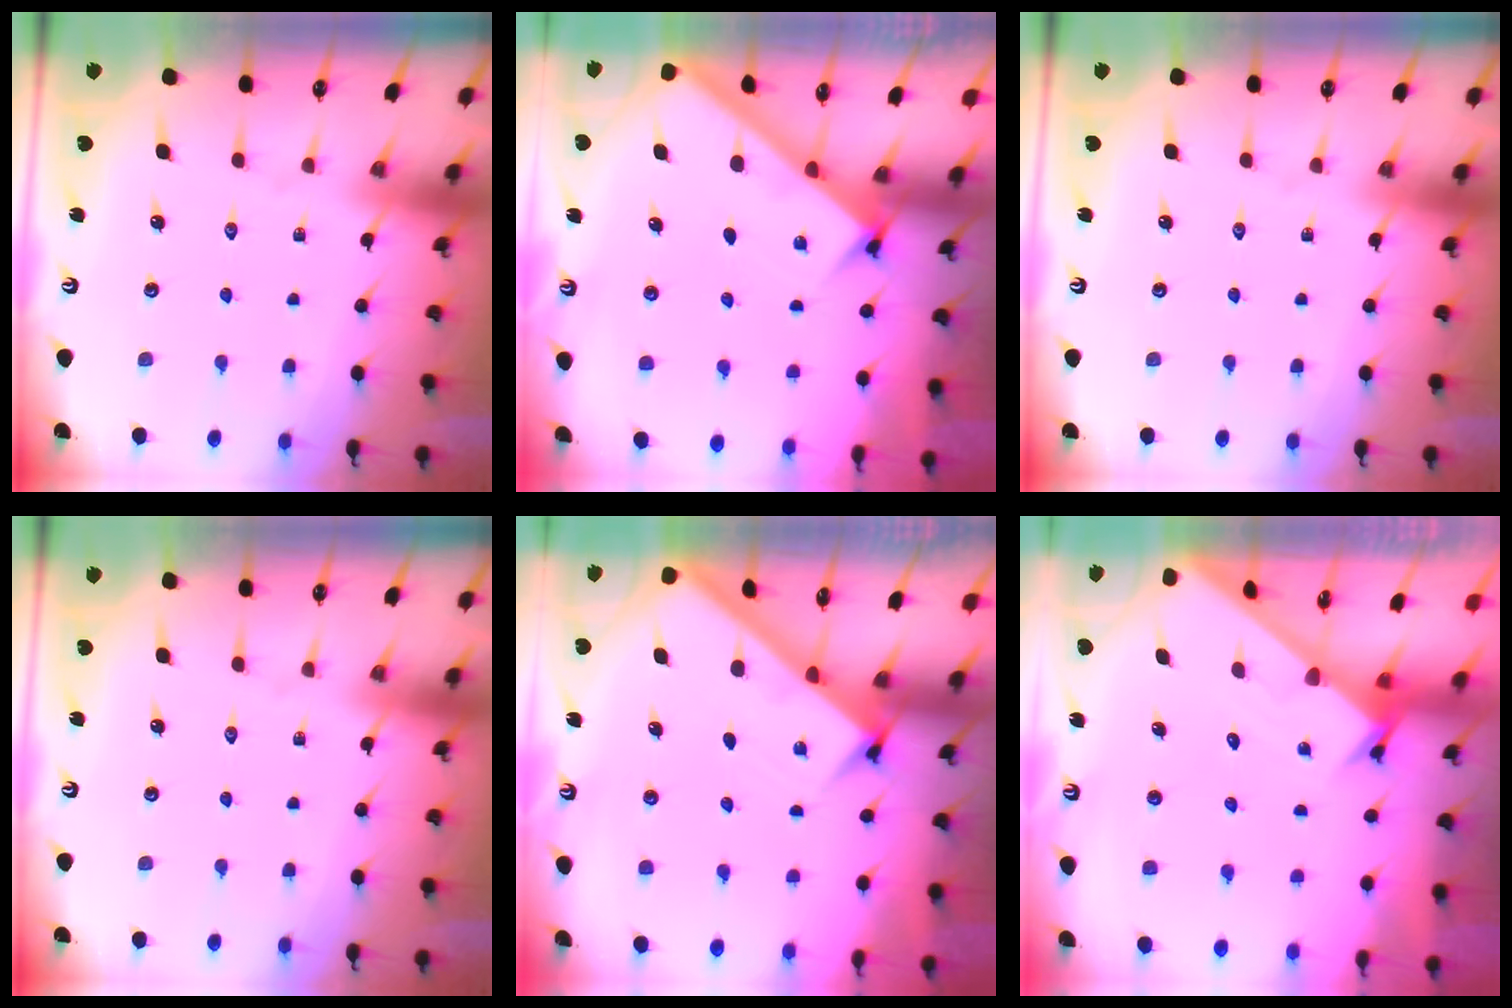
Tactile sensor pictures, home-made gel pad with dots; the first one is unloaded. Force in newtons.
{"total": 2.7, "press": 2.7, "slide": 0.3}
{"total": 0.0}
{"total": 0.0}
{"total": 2.5, "press": 2.5, "slide": 0.3}
{"total": 1.8, "press": 1.8, "slide": 0.1}